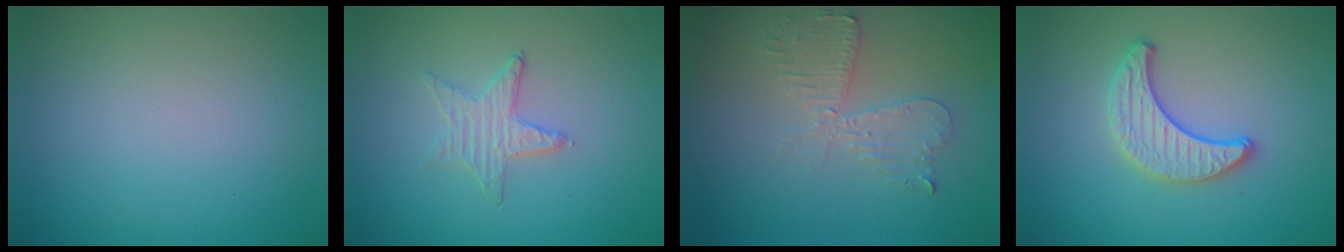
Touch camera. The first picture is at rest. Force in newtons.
{"total": 1.2, "press": 1.2, "slide": 0.1}
{"total": 2.6, "press": 2.5, "slide": 0.5}
{"total": 3.0, "press": 2.8, "slide": 0.9}